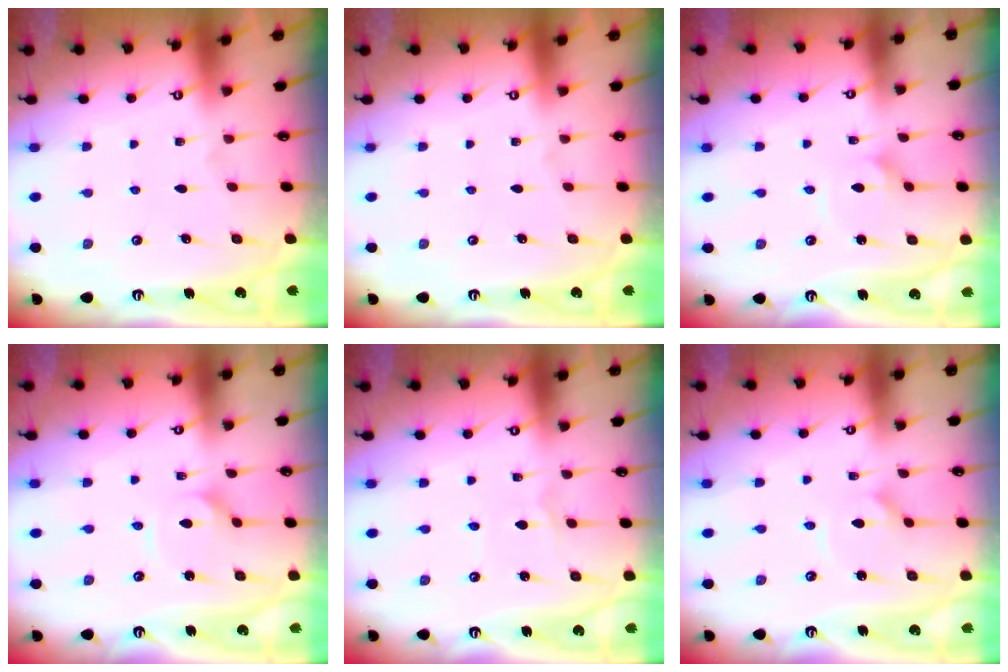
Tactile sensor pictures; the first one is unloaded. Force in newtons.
{"total": 0.0}
{"total": 2.0, "press": 2.0, "slide": 0.1}
{"total": 3.2, "press": 3.2, "slide": 0.1}
{"total": 1.1, "press": 1.1, "slide": 0.0}
{"total": 3.0, "press": 3.0, "slide": 0.2}